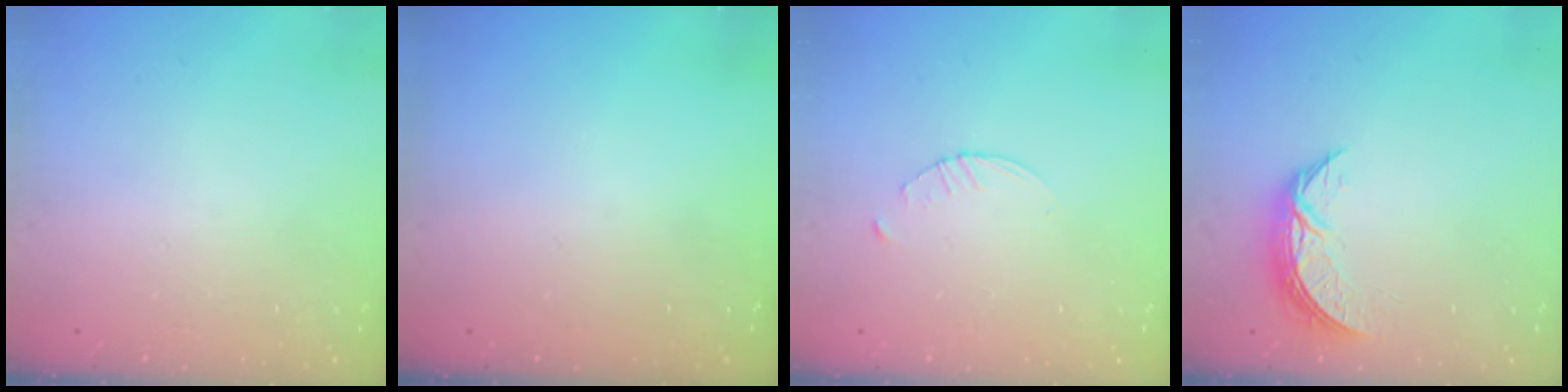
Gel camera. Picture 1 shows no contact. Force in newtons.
{"total": 0.0}
{"total": 3.2, "press": 3.2, "slide": 0.5}
{"total": 7.1, "press": 7.1, "slide": 0.5}